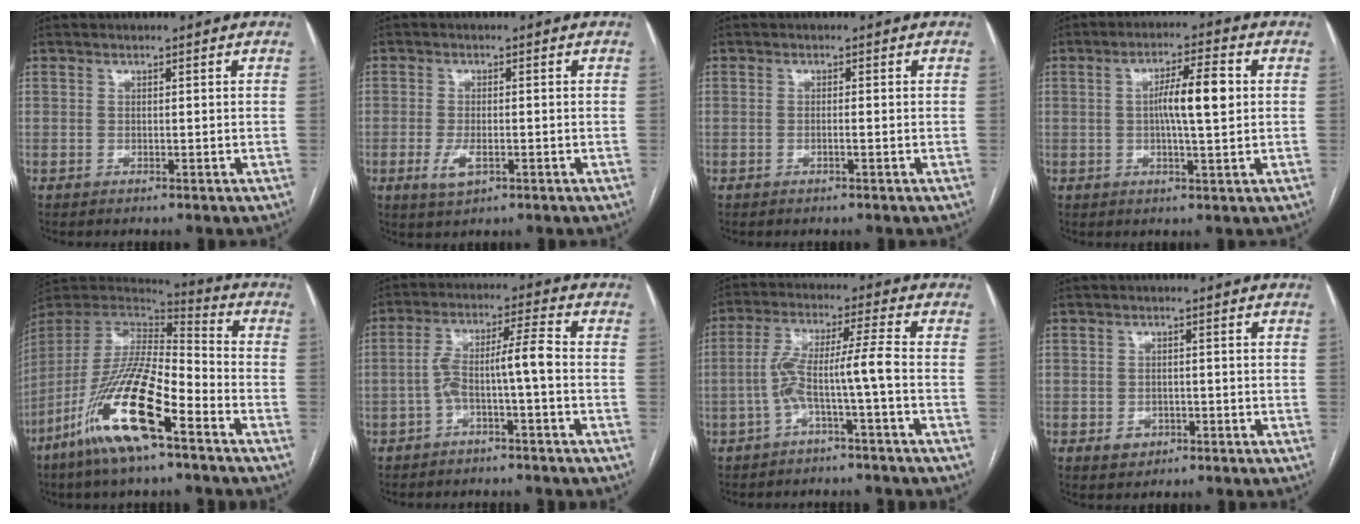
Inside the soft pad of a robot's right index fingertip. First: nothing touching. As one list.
[{"total": 3.5, "force": [-1.3, 1.4, 2.9], "torque": [-0.060, -0.003, -0.018]}, {"total": 0.8, "force": [-0.3, -0.1, 0.8], "torque": [-0.015, 0.001, -0.006]}, {"total": 7.3, "force": [0.6, 0.7, 7.2], "torque": [-0.125, 0.010, 0.007]}, {"total": 19.1, "force": [-10.4, 3.1, 15.7], "torque": [-0.340, -0.040, -0.201]}, {"total": 6.9, "force": [-2.0, 0.2, 6.6], "torque": [-0.121, 0.034, -0.034]}, {"total": 7.4, "force": [-2.6, -0.7, 6.9], "torque": [-0.135, 0.031, -0.046]}, {"total": 2.6, "force": [-1.1, 2.2, 0.8], "torque": [-0.008, 0.006, -0.010]}]